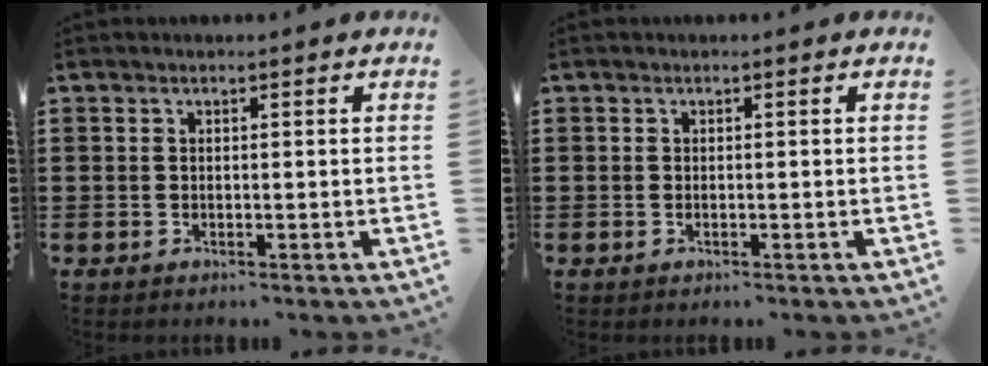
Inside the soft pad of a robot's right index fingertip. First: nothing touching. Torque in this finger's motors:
{"motor_torque": [-0.79, 1.35, -0.02, 0.00]}